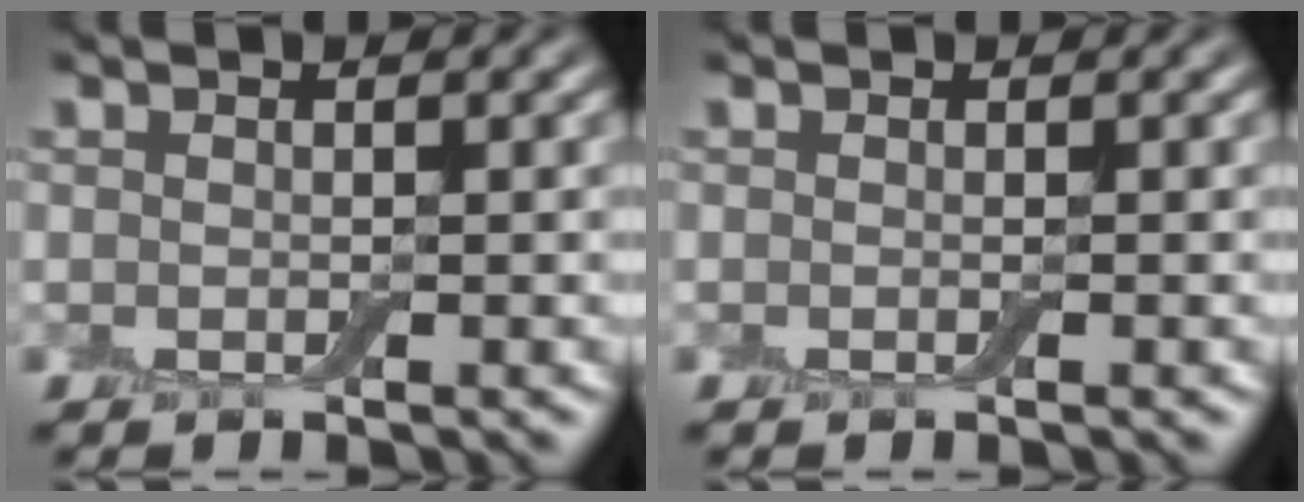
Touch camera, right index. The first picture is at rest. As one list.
[{"total": 0.0}]